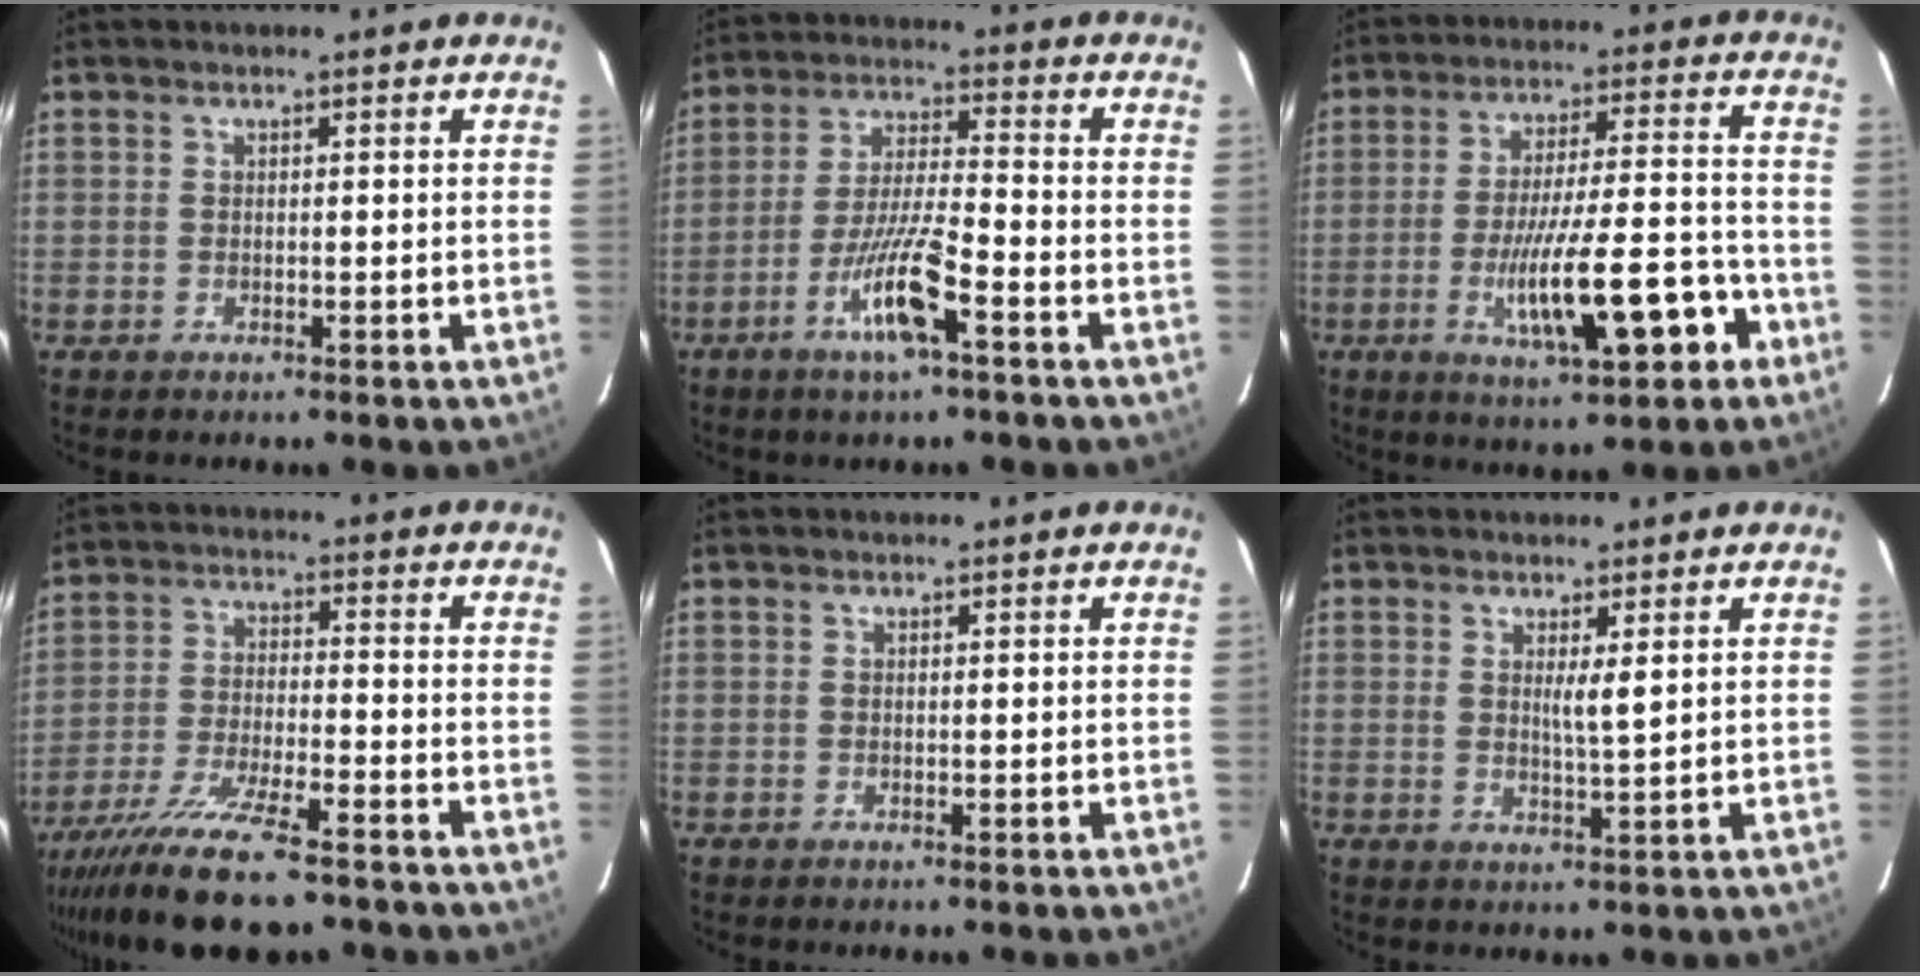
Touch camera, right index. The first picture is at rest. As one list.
[{"total": 10.0, "force": [-4.9, 0.7, 8.6], "torque": [-0.167, -0.007, -0.092]}, {"total": 14.8, "force": [-5.8, 2.5, 13.4], "torque": [-0.226, 0.004, -0.083]}, {"total": 14.6, "force": [-11.4, 1.7, 8.9], "torque": [-0.169, -0.038, -0.196]}, {"total": 0.0}, {"total": 2.5, "force": [0.9, 0.0, 2.4], "torque": [-0.046, -0.010, 0.018]}]